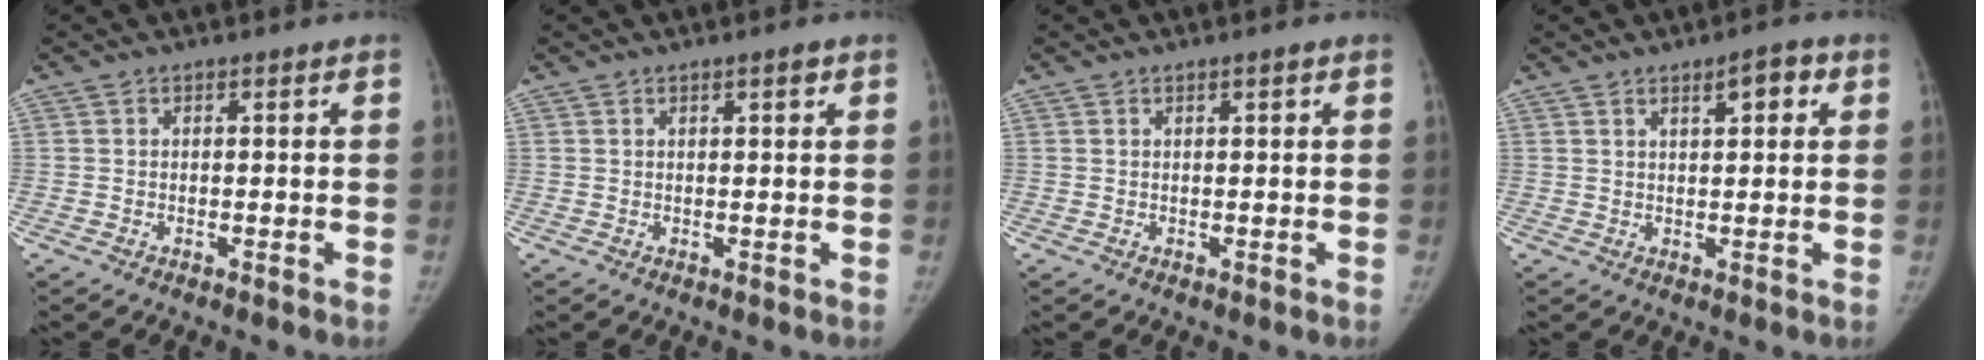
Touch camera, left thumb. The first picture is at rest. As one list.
[{"total": 1.3, "force": [0.8, 0.3, 1.0], "torque": [-0.014, -0.002, 0.011]}, {"total": 0.8, "force": [0.4, 0.1, 0.7], "torque": [-0.011, 0.001, 0.007]}, {"total": 4.2, "force": [2.0, 1.5, 3.4], "torque": [-0.038, -0.005, 0.027]}]